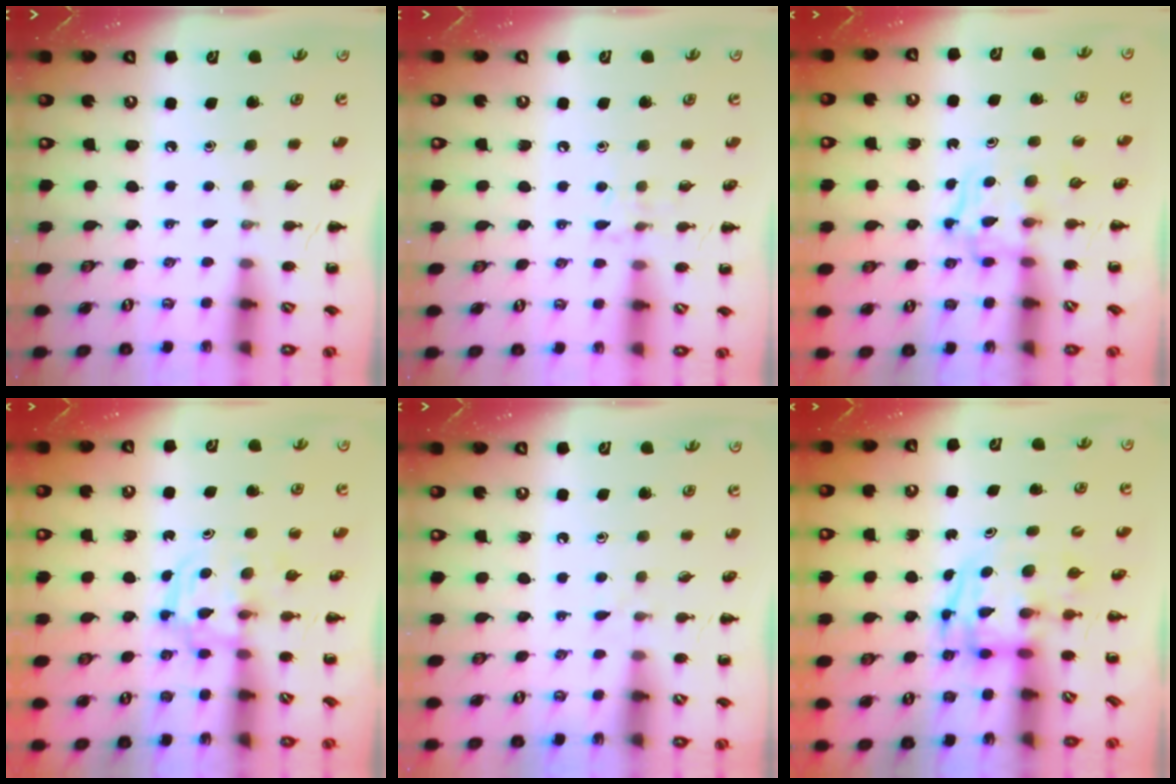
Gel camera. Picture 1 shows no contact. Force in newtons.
{"total": 5.7, "press": 5.5, "slide": 1.4}
{"total": 3.9, "press": 3.9, "slide": 0.3}
{"total": 3.8, "press": 3.8, "slide": 0.6}
{"total": 3.7, "press": 3.4, "slide": 1.5}
{"total": 3.7, "press": 3.6, "slide": 0.7}